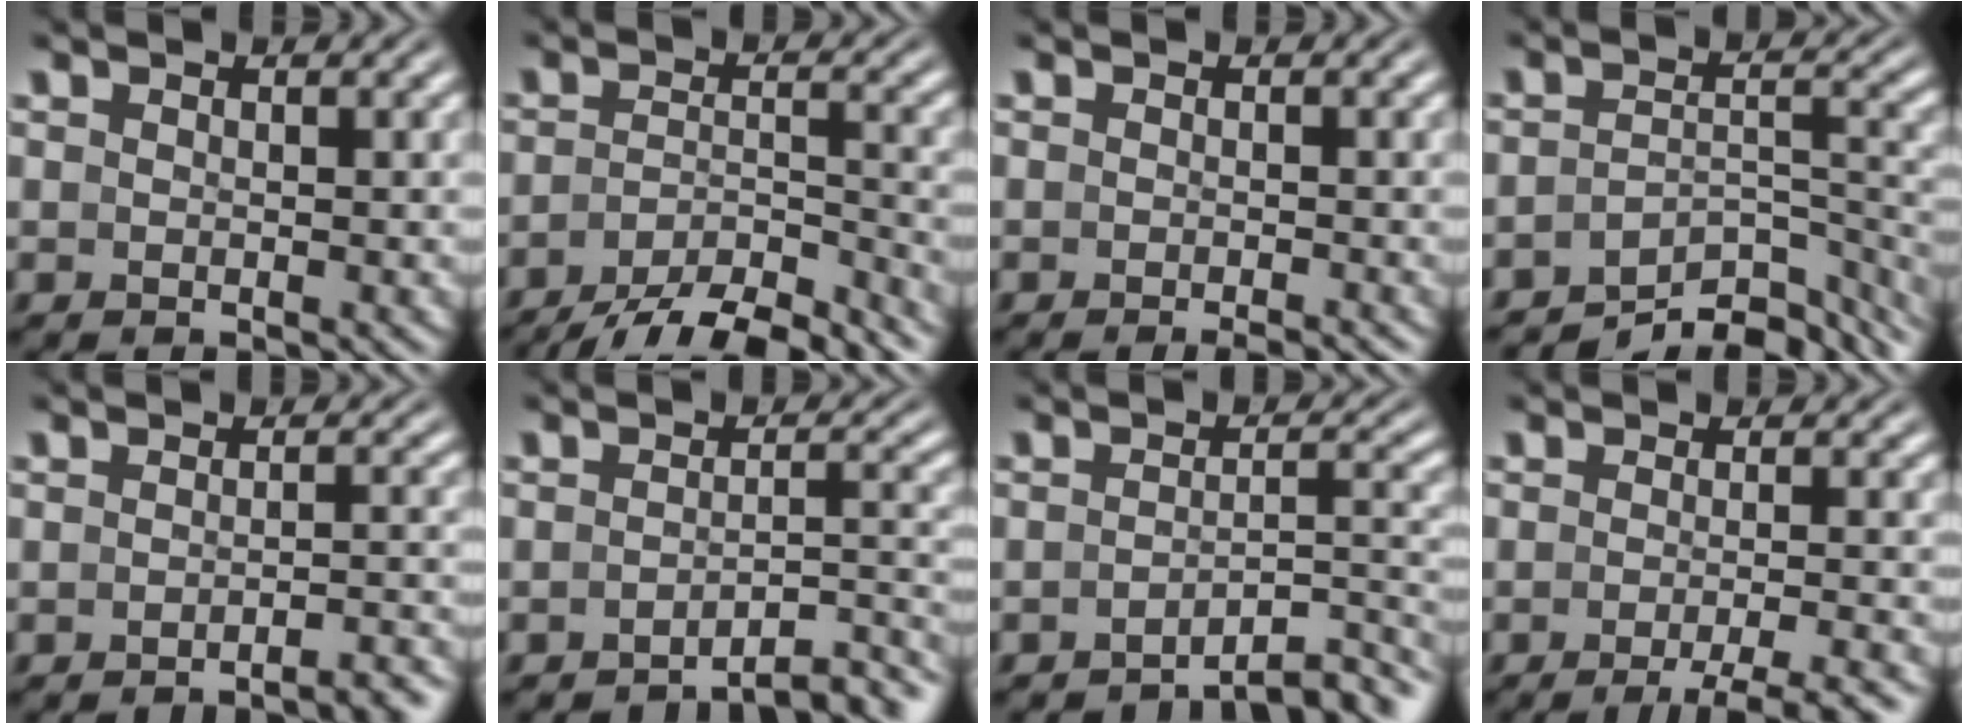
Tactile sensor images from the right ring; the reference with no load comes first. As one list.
[{"total": 6.8, "force": [-5.4, 2.3, 3.4], "torque": [-0.040, -0.018, -0.080]}, {"total": 2.0, "force": [-1.7, 0.0, 0.9], "torque": [-0.009, -0.003, -0.025]}, {"total": 10.8, "force": [-8.8, 4.1, 4.9], "torque": [-0.056, -0.026, -0.120]}, {"total": 4.4, "force": [-4.1, 0.3, 1.3], "torque": [-0.015, -0.004, -0.063]}, {"total": 4.9, "force": [-4.3, 0.6, 2.3], "torque": [-0.022, -0.004, -0.068]}, {"total": 5.4, "force": [-4.6, 0.9, 2.8], "torque": [-0.024, -0.004, -0.070]}, {"total": 5.1, "force": [-3.9, 0.7, 3.2], "torque": [-0.037, -0.002, -0.061]}]